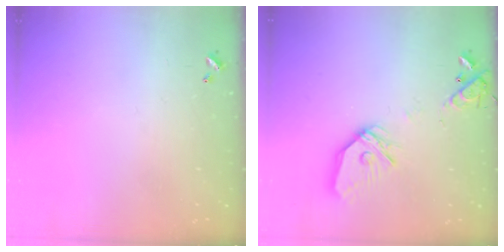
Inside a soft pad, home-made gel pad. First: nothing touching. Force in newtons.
{"total": 15.8, "press": 15.6, "slide": 2.1}